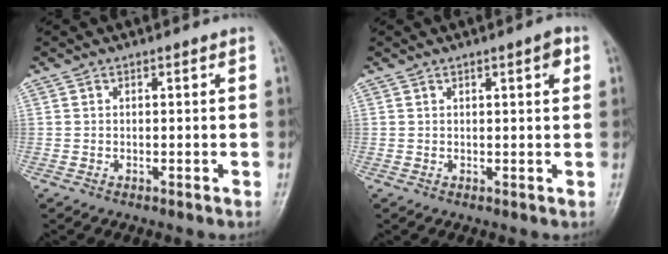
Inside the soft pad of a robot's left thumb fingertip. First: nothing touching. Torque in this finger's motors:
{"motor_torque": [-0.08, 0.00, -0.05, -0.05, 0.07]}